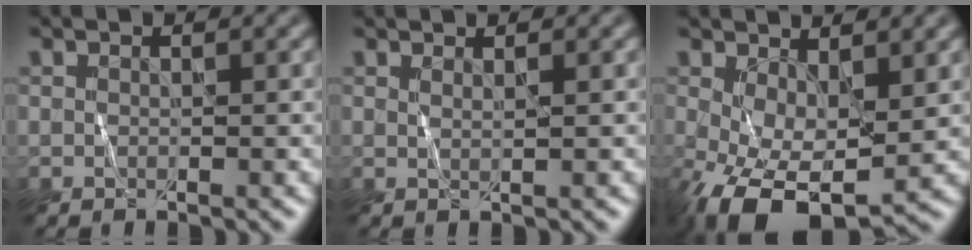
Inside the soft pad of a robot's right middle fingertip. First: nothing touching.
{"total": 1.1, "force": [0.7, 0.3, 0.8], "torque": [-0.006, 0.000, 0.007]}
{"total": 8.0, "force": [-1.9, 4.1, 6.5], "torque": [-0.141, -0.019, -0.026]}